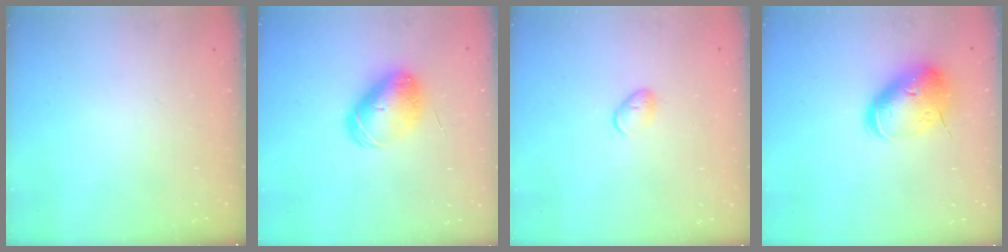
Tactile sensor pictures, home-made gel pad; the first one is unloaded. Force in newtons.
{"total": 8.8, "press": 8.7, "slide": 1.5}
{"total": 4.7, "press": 4.6, "slide": 0.8}
{"total": 15.6, "press": 15.4, "slide": 2.4}